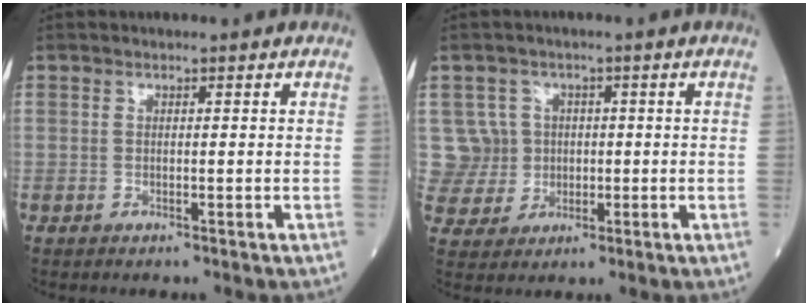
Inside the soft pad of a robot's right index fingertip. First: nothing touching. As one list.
[{"total": 6.1, "force": [0.8, 6.0, -0.1], "torque": [0.006, 0.018, 0.024]}]